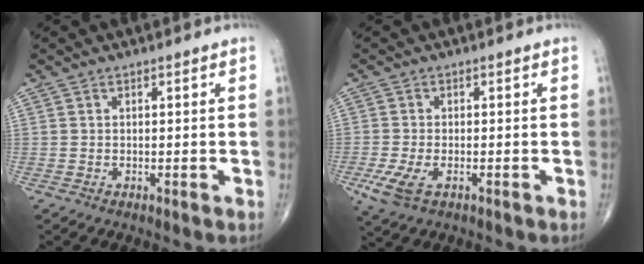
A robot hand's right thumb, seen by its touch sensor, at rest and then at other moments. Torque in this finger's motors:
{"motor_torque": [2.79, 2.13, -0.03, -0.15, 0.02]}